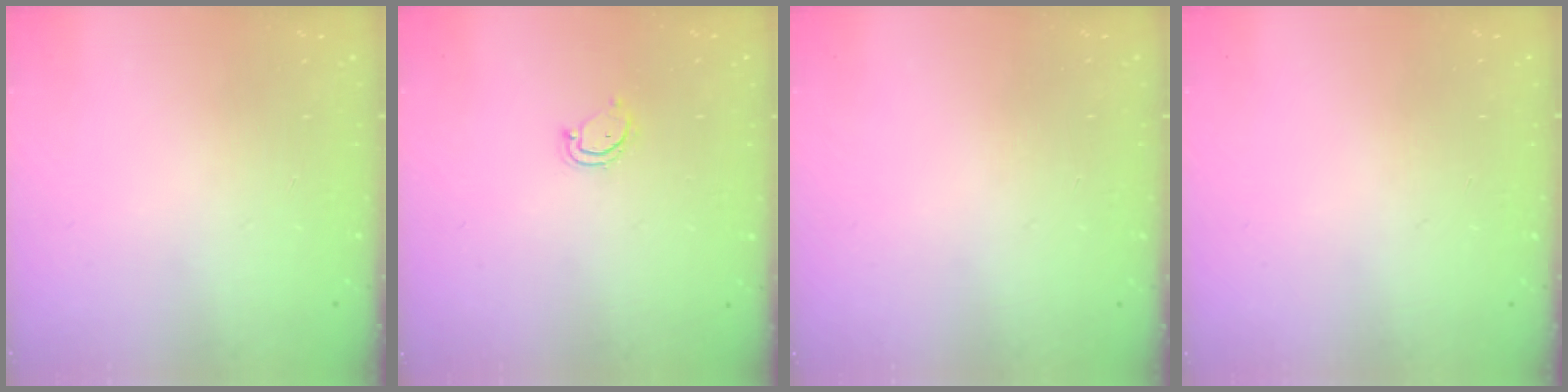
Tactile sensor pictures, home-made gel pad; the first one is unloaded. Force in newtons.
{"total": 3.6, "press": 3.6, "slide": 0.2}
{"total": 0.0}
{"total": 0.0}